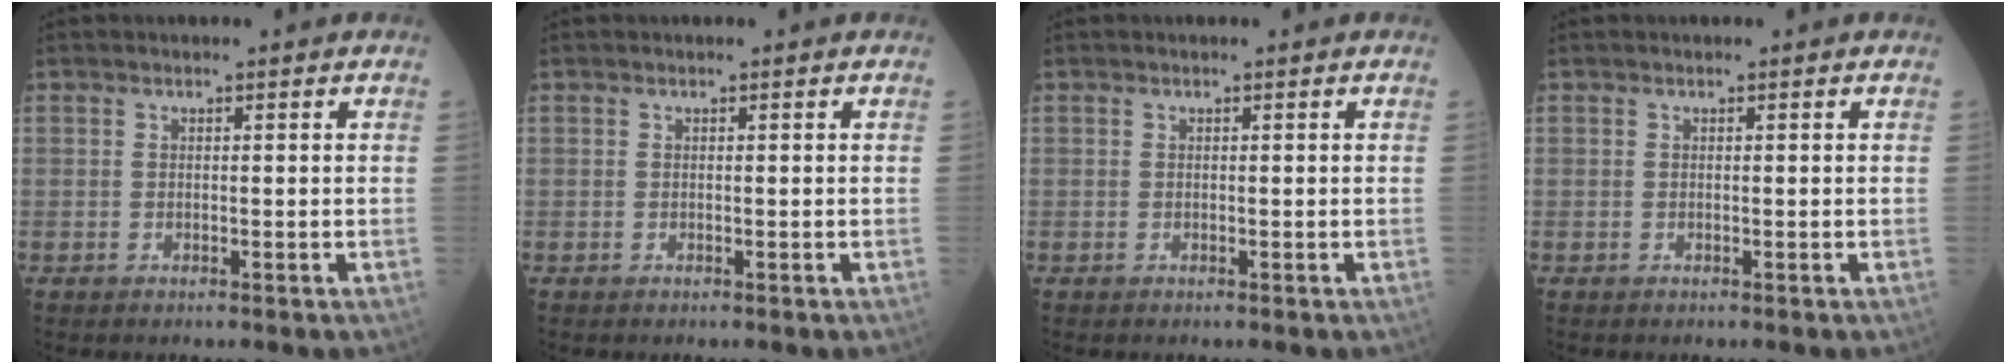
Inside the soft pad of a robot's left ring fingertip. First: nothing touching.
{"total": 0.0}
{"total": 0.0}
{"total": 0.0}